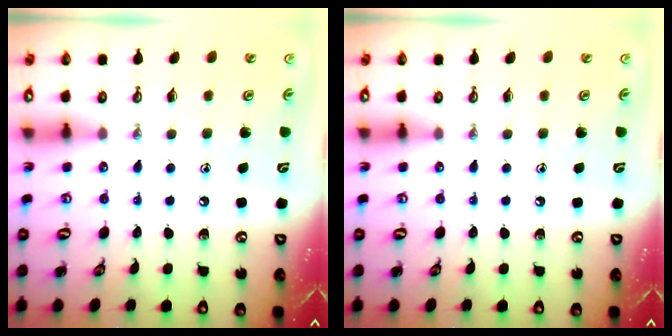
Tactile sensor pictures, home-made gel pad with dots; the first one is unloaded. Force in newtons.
{"total": 0.0}